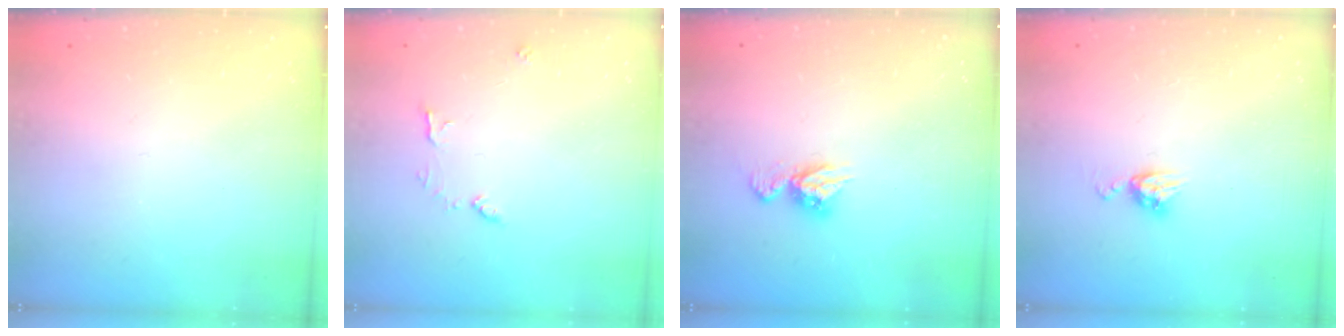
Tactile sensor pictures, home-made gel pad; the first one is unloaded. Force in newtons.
{"total": 6.8, "press": 6.8, "slide": 0.4}
{"total": 7.8, "press": 7.8, "slide": 0.6}
{"total": 5.9, "press": 5.9, "slide": 0.5}